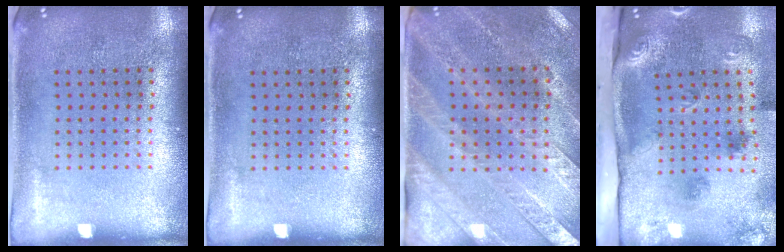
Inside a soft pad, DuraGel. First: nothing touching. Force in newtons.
{"total": 0.0}
{"total": 2.7, "press": 2.5, "slide": 1.0}
{"total": 3.2, "press": 2.1, "slide": 2.5}